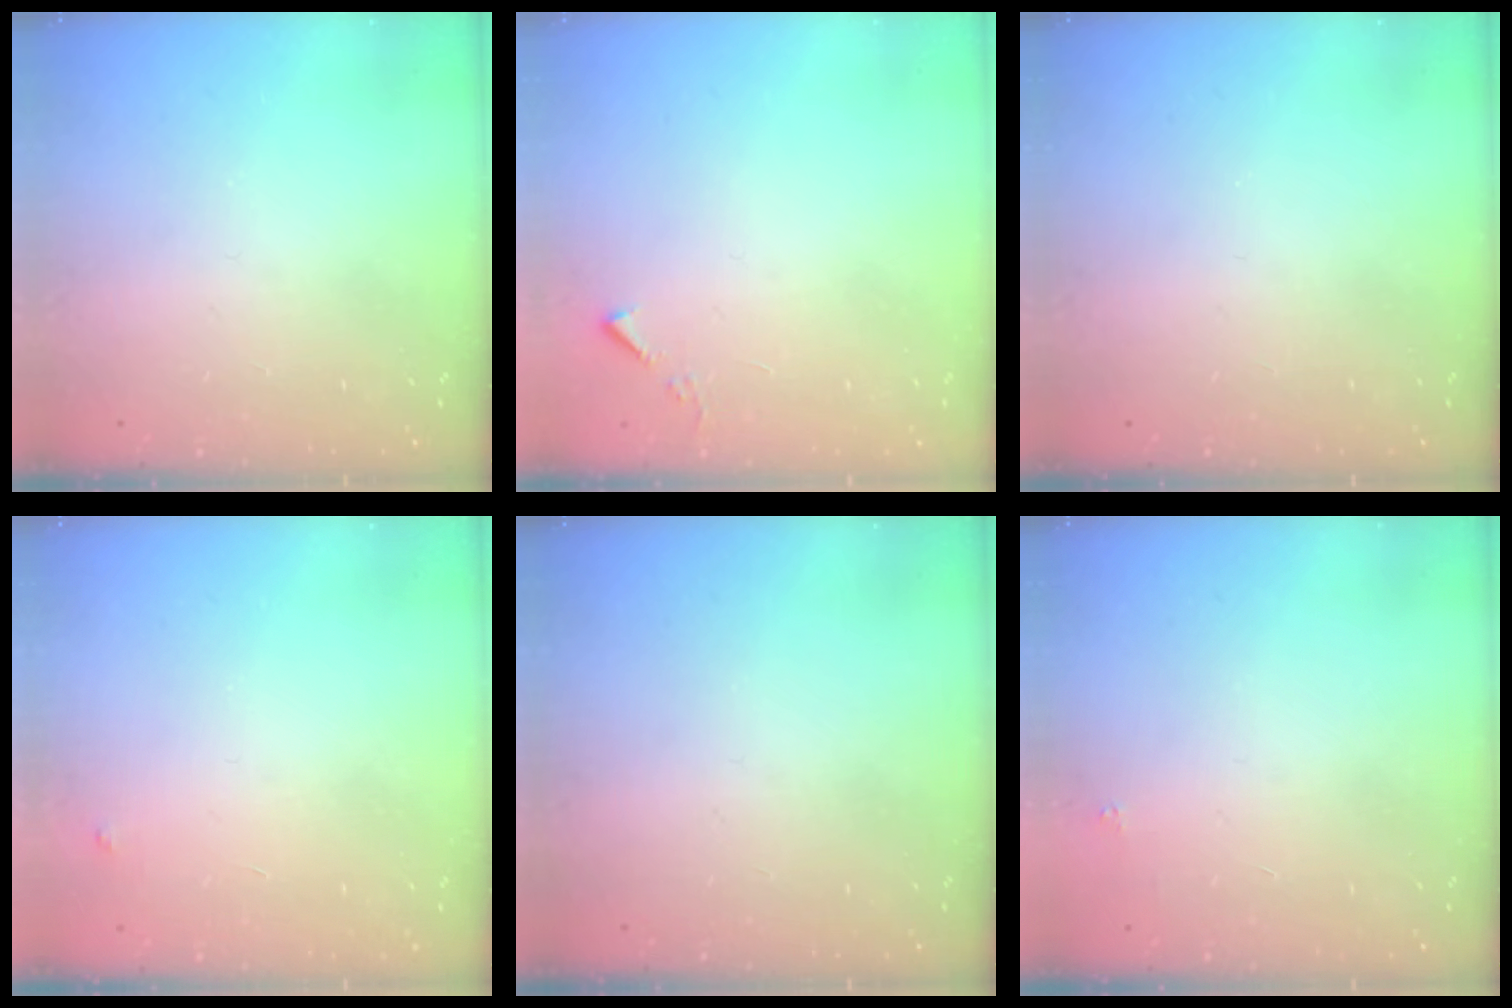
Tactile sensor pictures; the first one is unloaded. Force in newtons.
{"total": 4.0, "press": 3.9, "slide": 0.5}
{"total": 0.0}
{"total": 4.0, "press": 4.0, "slide": 0.2}
{"total": 0.0}
{"total": 1.8, "press": 1.7, "slide": 0.1}